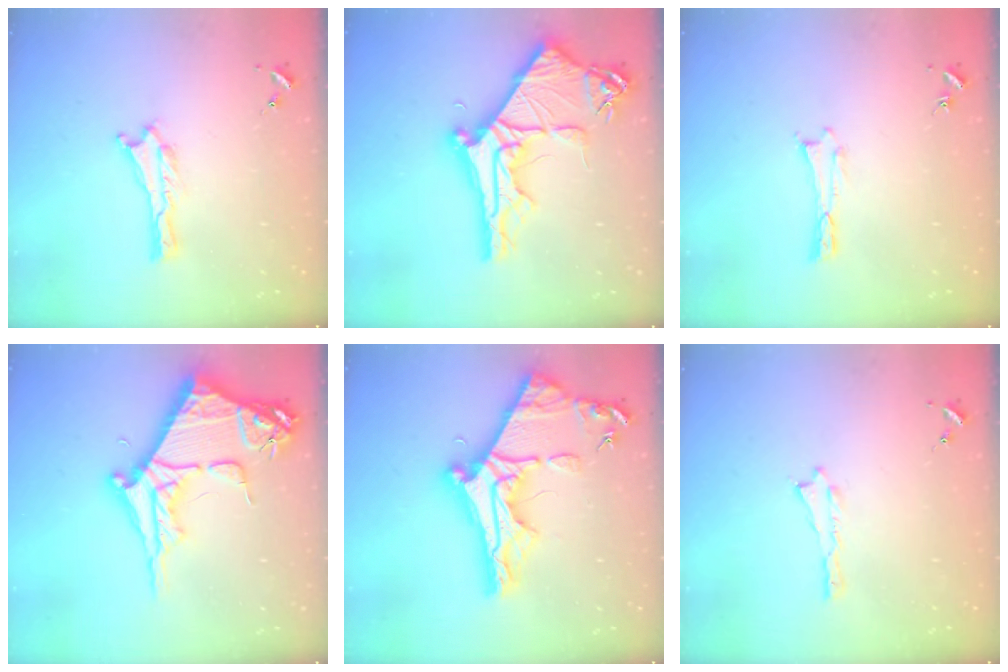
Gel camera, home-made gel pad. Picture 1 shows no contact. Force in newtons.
{"total": 11.1, "press": 11.0, "slide": 1.3}
{"total": 0.0}
{"total": 11.6, "press": 11.5, "slide": 1.1}
{"total": 11.4, "press": 11.3, "slide": 1.0}
{"total": 0.0}